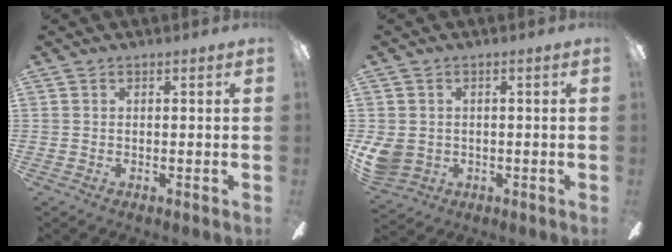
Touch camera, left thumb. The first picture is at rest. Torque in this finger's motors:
{"motor_torque": [-0.35, 0.40, 0.04, -0.04, 0.00]}